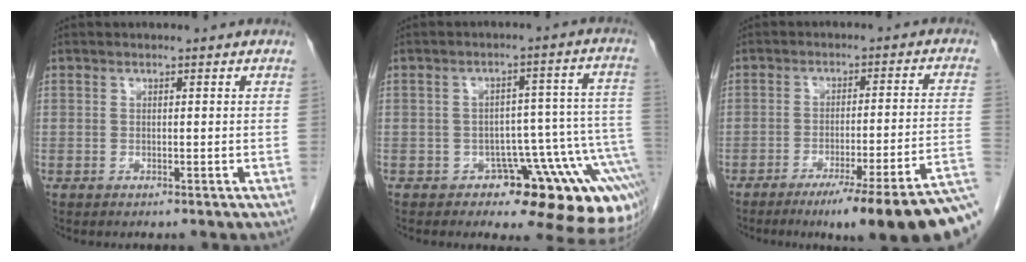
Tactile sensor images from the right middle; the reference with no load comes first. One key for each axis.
{"total": 13.5, "fx": -8.8, "fy": 5.2, "fz": 8.9, "tx": -0.015, "ty": 0.058, "tz": -0.103}
{"total": 19.7, "fx": -15.0, "fy": -0.3, "fz": 12.7, "tx": -0.083, "ty": -0.004, "tz": -0.202}